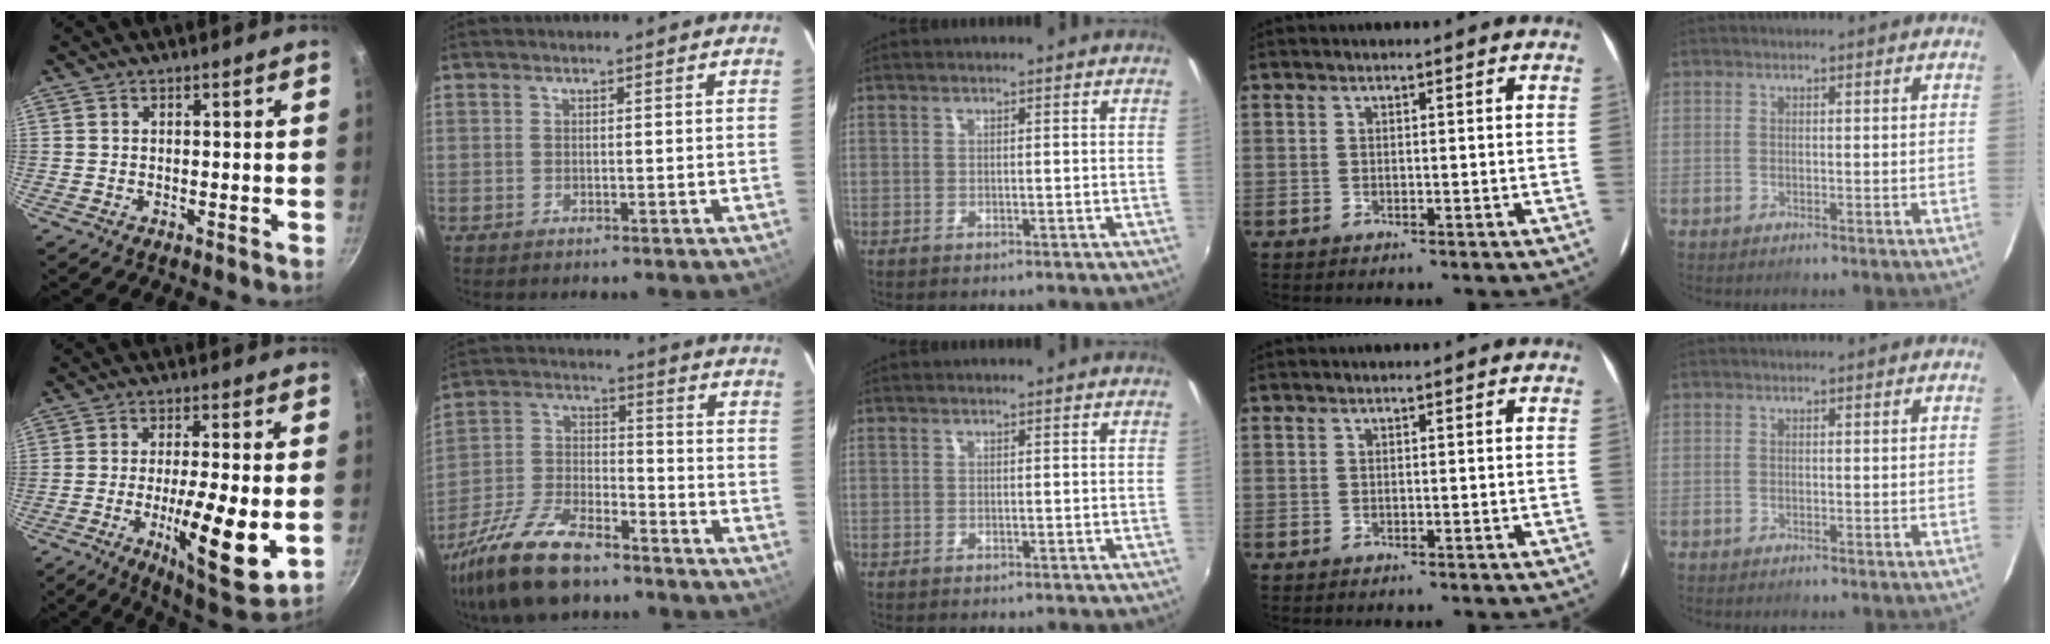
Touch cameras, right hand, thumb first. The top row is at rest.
{"thumb": {"total": 14.9, "force": [-3.1, 3.3, 14.2], "torque": [-0.220, -0.005, -0.046]}, "index": {"total": 18.5, "force": [-13.7, 7.0, 10.3], "torque": [-0.226, -0.017, -0.247]}}